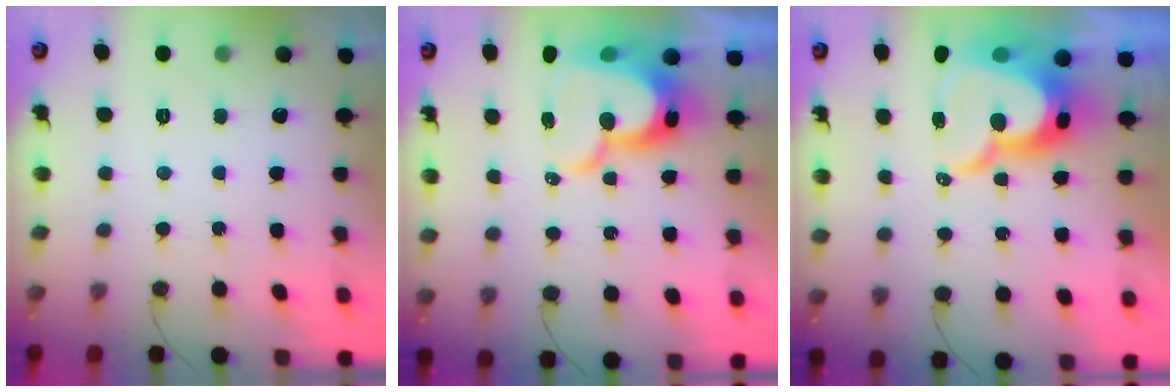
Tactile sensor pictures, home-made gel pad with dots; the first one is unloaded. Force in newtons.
{"total": 15.0, "press": 14.9, "slide": 1.4}
{"total": 18.6, "press": 18.6, "slide": 1.3}